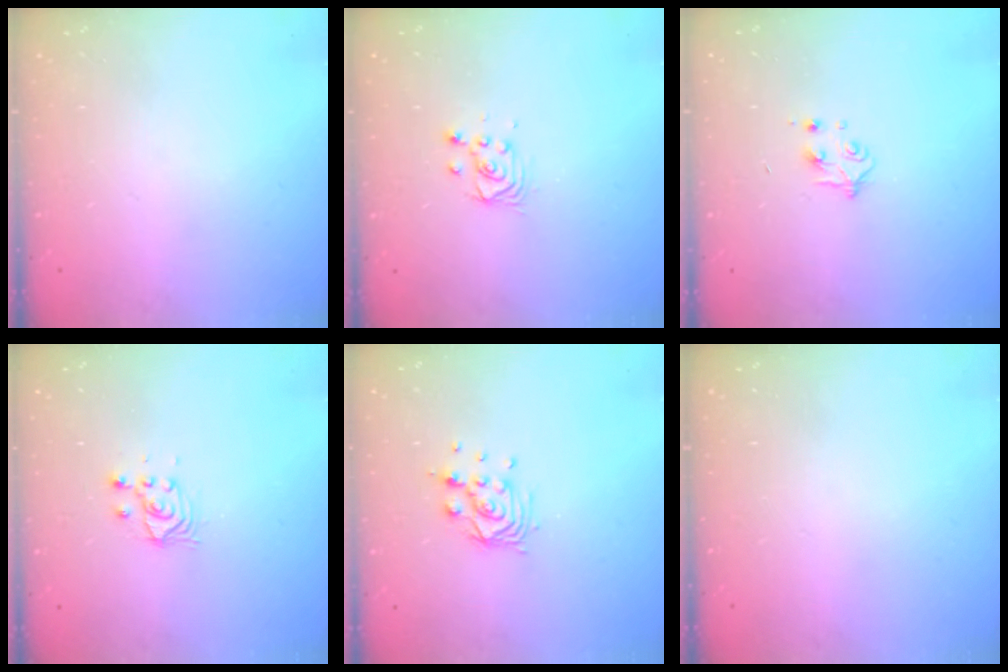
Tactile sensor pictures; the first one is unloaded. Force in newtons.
{"total": 3.8, "press": 3.8, "slide": 0.3}
{"total": 5.0, "press": 4.9, "slide": 0.7}
{"total": 4.6, "press": 4.6, "slide": 0.4}
{"total": 9.6, "press": 9.6, "slide": 0.5}
{"total": 0.0}